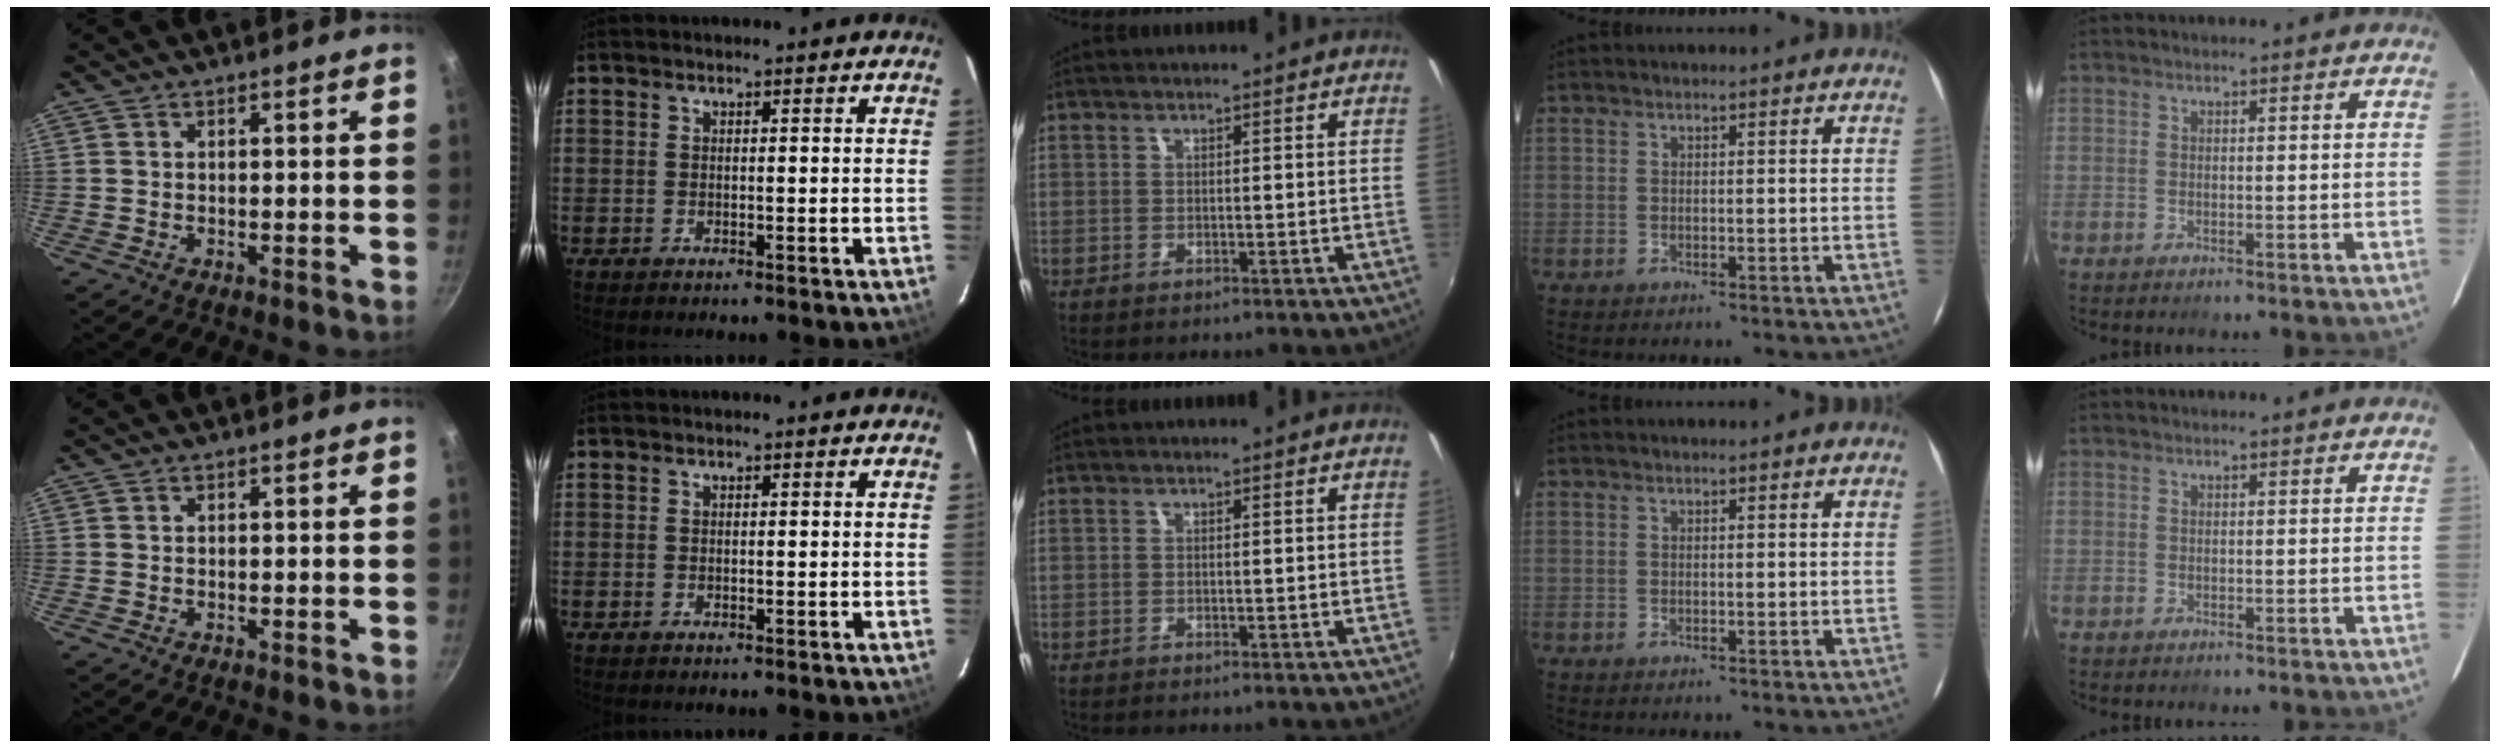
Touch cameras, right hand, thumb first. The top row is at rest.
{}